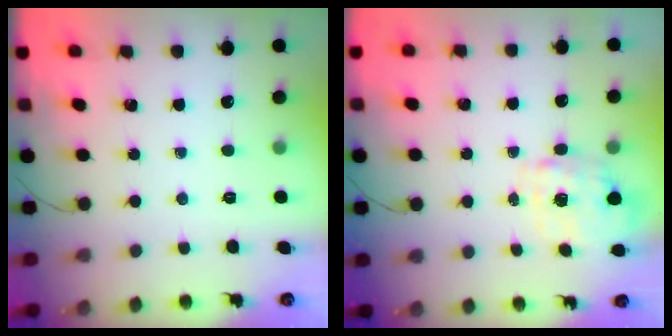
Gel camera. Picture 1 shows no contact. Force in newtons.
{"total": 4.0, "press": 3.9, "slide": 0.9}